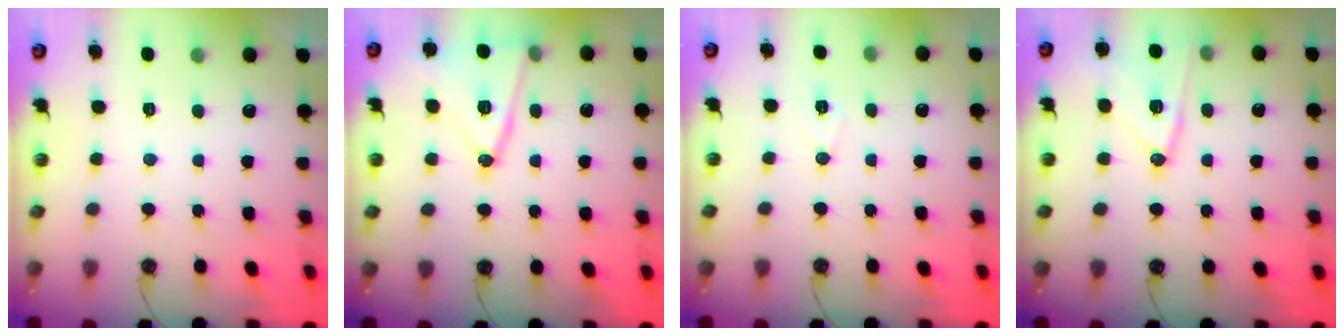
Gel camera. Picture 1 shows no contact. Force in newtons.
{"total": 14.2, "press": 13.8, "slide": 3.5}
{"total": 6.0, "press": 3.8, "slide": 4.6}
{"total": 12.8, "press": 12.8, "slide": 0.5}